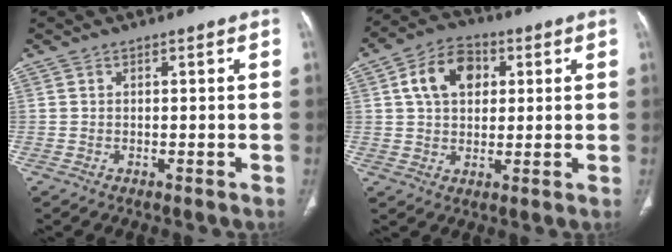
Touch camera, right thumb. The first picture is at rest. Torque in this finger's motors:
{"motor_torque": [0.57, 1.81, 0.54, -0.21, 0.03]}